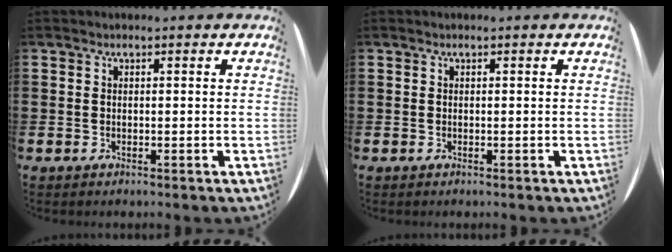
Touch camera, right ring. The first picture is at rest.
{"total": 0.0}